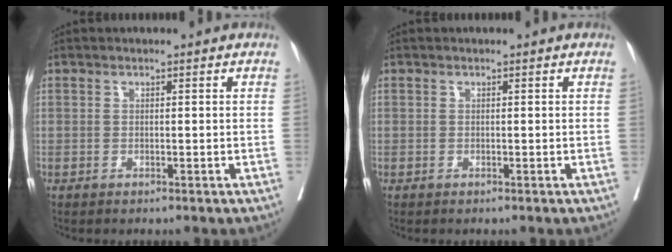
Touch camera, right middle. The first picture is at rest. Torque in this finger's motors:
{"motor_torque": [0.00, -0.02, -0.43, -0.19]}